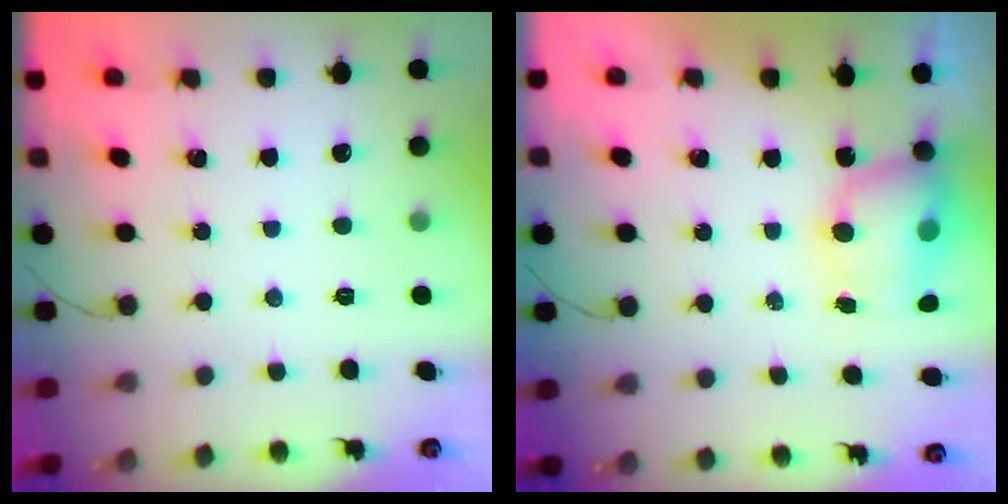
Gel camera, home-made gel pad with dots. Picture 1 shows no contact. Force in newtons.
{"total": 8.5, "press": 8.4, "slide": 1.2}